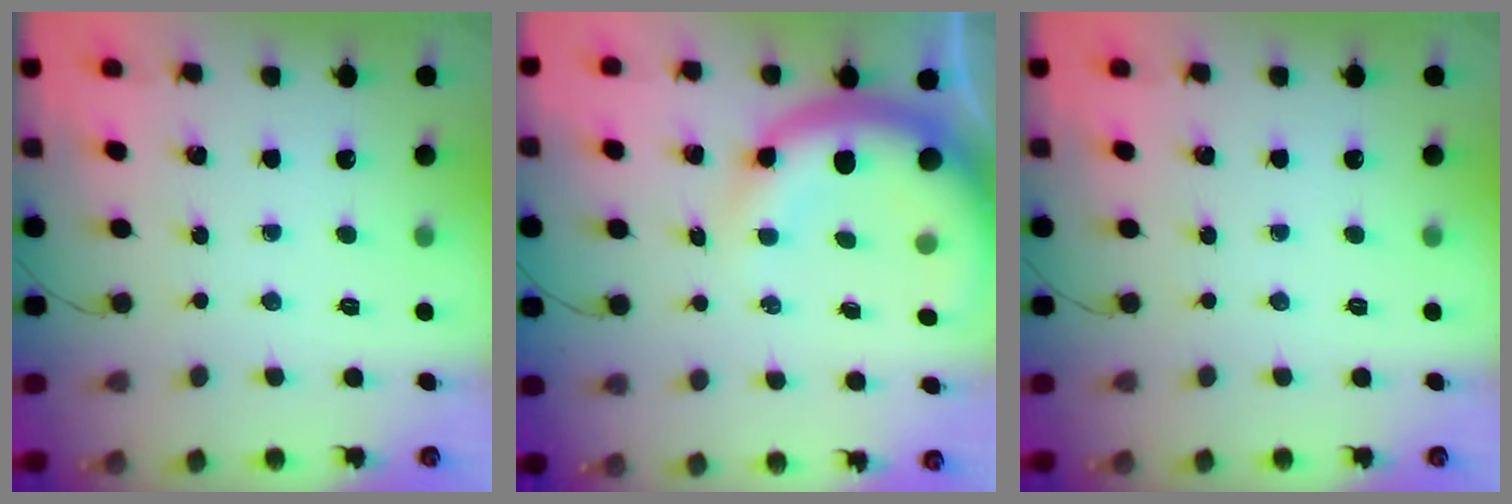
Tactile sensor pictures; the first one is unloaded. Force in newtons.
{"total": 12.5, "press": 12.2, "slide": 2.8}
{"total": 0.0}